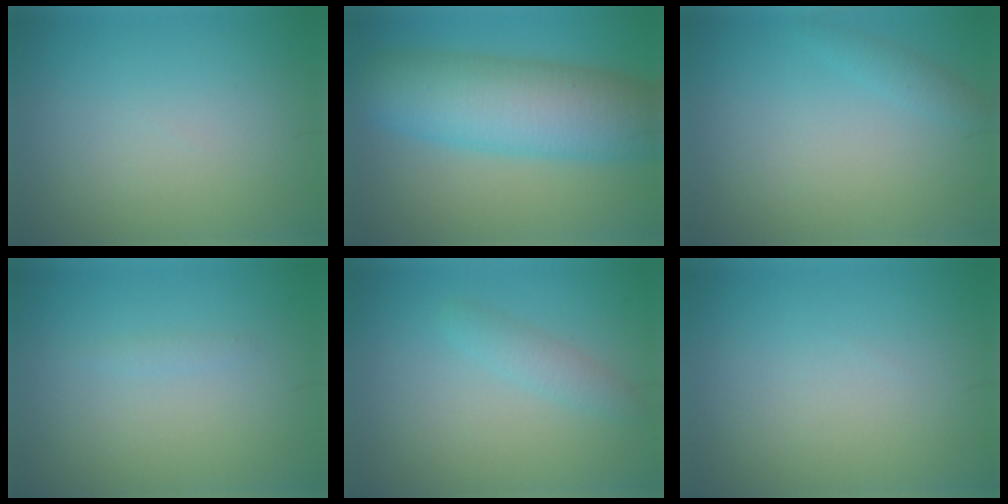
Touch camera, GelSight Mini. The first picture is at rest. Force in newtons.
{"total": 10.1, "press": 10.1, "slide": 0.3}
{"total": 1.2, "press": 1.2, "slide": 0.1}
{"total": 0.6, "press": 0.6, "slide": 0.1}
{"total": 1.8, "press": 1.8, "slide": 0.1}
{"total": 0.0}